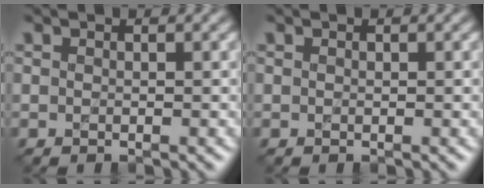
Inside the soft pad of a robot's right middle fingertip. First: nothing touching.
{"total": 0.0}